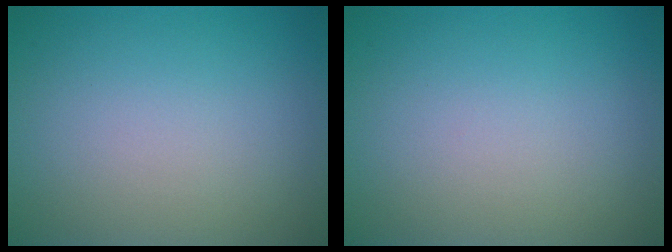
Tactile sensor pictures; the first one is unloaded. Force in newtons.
{"total": 0.0}